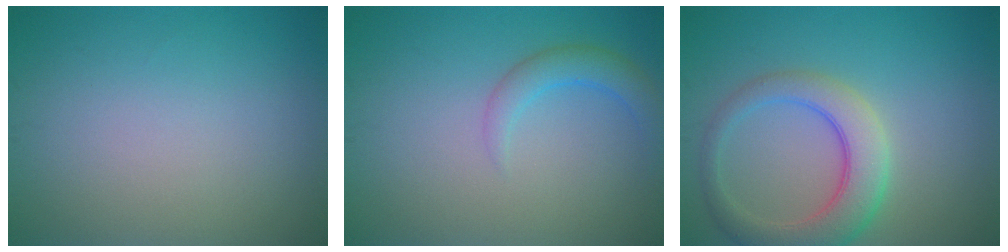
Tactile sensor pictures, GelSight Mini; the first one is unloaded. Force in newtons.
{"total": 2.4, "press": 2.4, "slide": 0.3}
{"total": 5.4, "press": 5.4, "slide": 0.4}